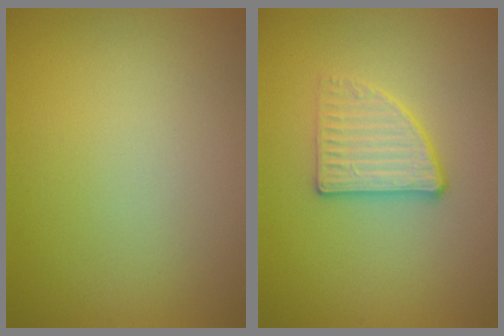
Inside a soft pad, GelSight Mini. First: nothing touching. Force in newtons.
{"total": 2.7, "press": 2.6, "slide": 0.8}